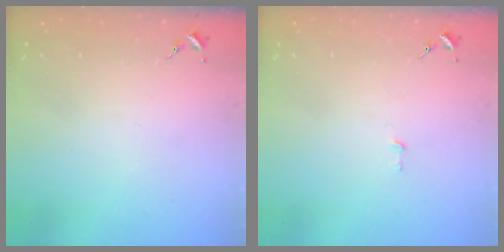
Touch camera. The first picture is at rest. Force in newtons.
{"total": 2.1, "press": 2.1, "slide": 0.2}